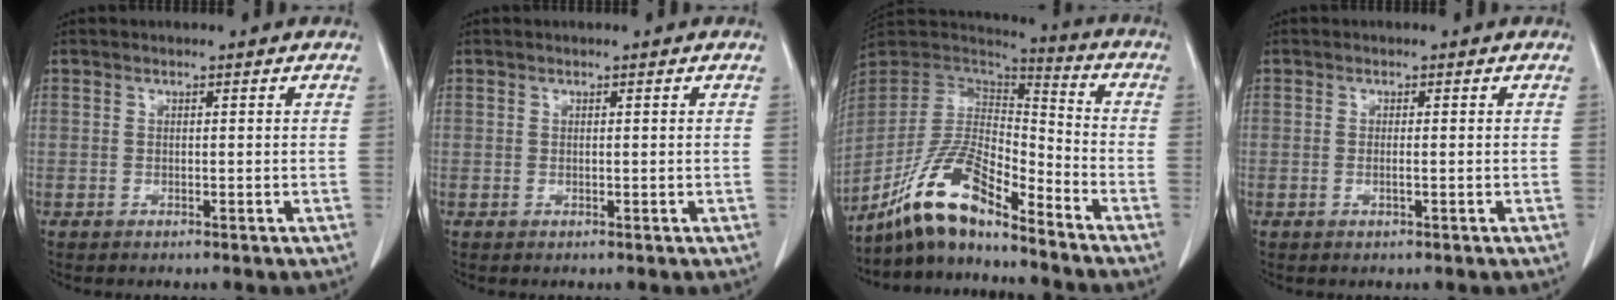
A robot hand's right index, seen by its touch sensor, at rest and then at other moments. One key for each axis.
{"total": 0.0}
{"total": 13.8, "fx": -10.9, "fy": 2.6, "fz": 8.0, "tx": -0.161, "ty": 0.010, "tz": -0.206}
{"total": 0.7, "fx": -0.2, "fy": 0.0, "fz": 0.7, "tx": -0.014, "ty": 0.000, "tz": -0.001}